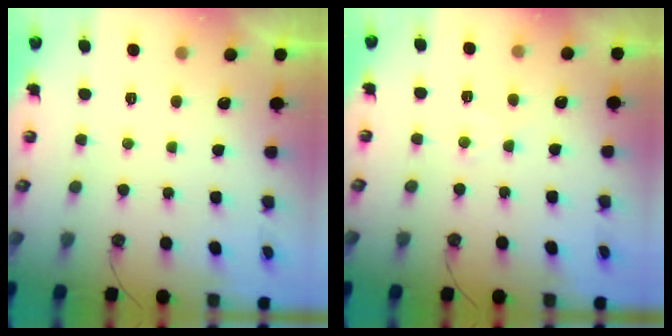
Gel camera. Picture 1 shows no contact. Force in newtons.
{"total": 5.5, "press": 5.4, "slide": 0.8}